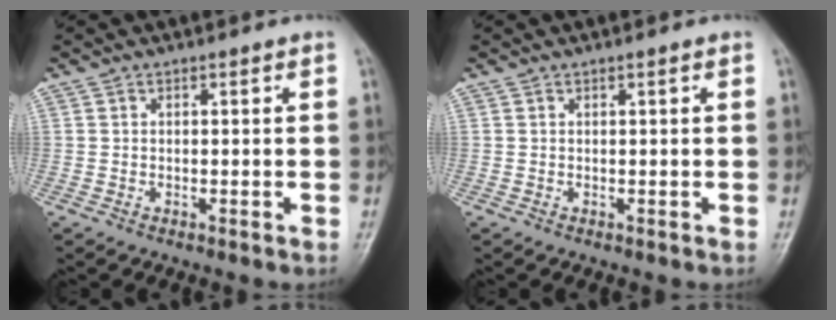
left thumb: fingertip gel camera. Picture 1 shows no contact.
{"total": 0.0}